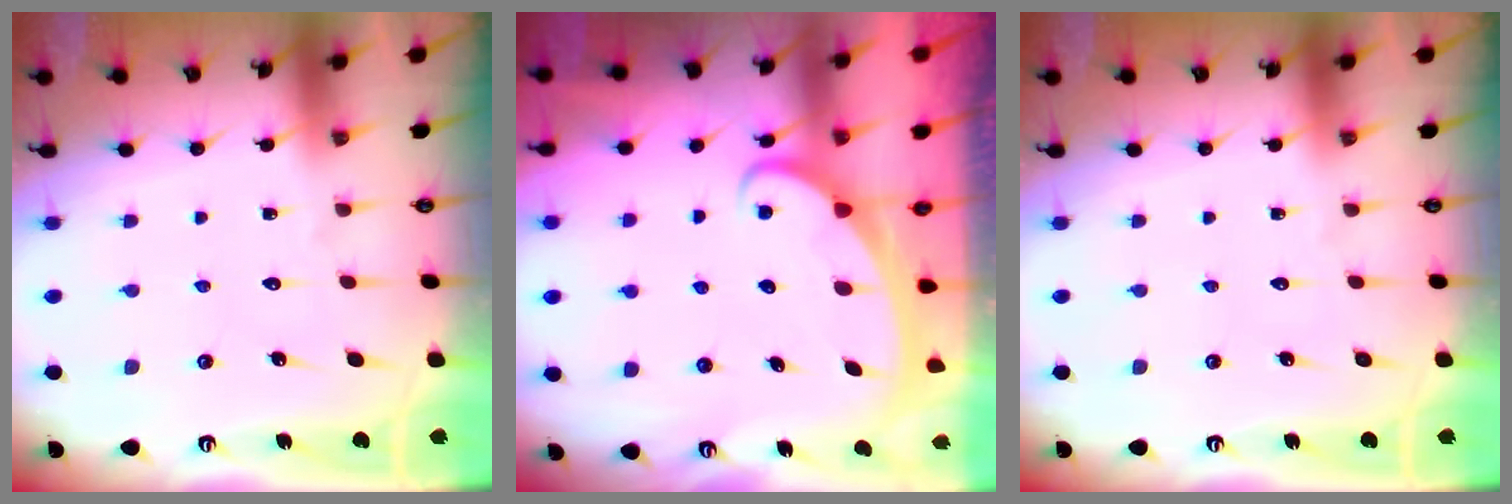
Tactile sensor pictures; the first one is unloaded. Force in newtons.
{"total": 2.4, "press": 2.4, "slide": 0.3}
{"total": 0.0}